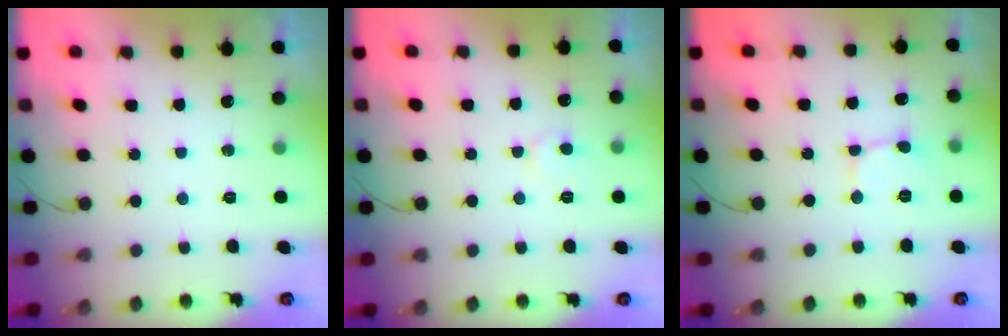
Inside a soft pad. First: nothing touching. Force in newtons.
{"total": 4.6, "press": 4.6, "slide": 0.4}
{"total": 1.6, "press": 1.6, "slide": 0.1}